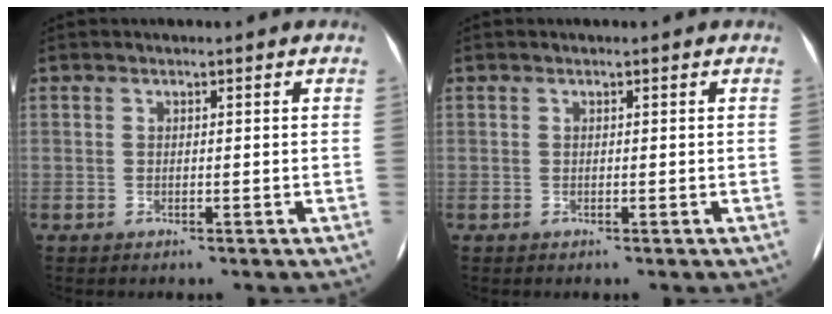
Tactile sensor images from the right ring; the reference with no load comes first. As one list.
[{"total": 0.0}]